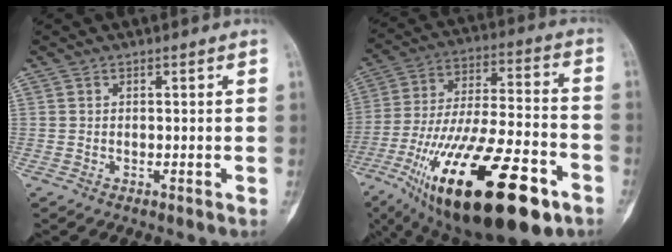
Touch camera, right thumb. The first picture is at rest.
{"total": 32.2, "force": [-15.6, 11.0, 26.0], "torque": [-0.470, 0.037, -0.253]}